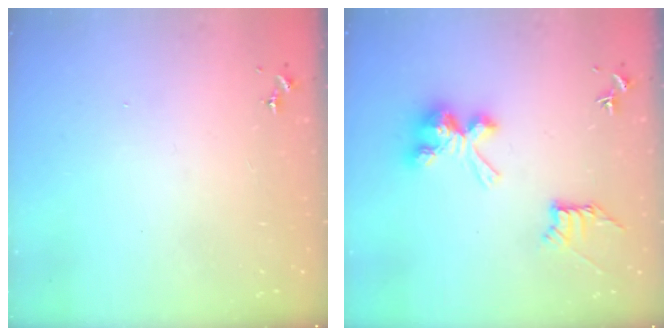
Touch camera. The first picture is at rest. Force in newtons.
{"total": 11.2, "press": 11.2, "slide": 0.4}